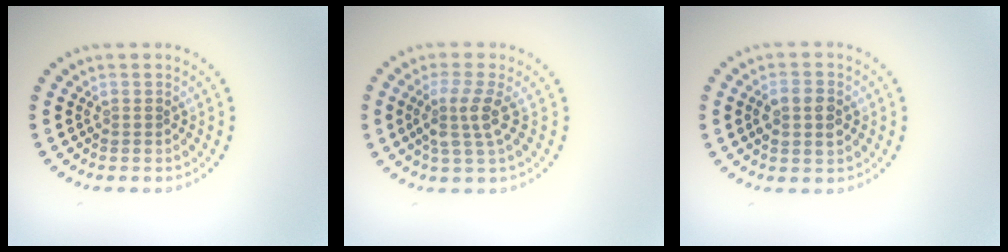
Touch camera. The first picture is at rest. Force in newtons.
{"total": 2.9, "press": 2.2, "slide": 1.8}
{"total": 2.6, "press": 2.6, "slide": 0.3}